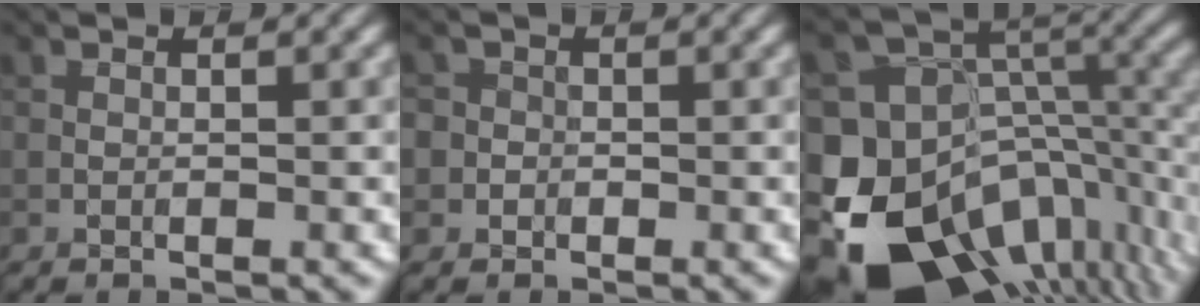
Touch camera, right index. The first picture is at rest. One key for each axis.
{"total": 2.4, "fx": -0.2, "fy": 2.3, "fz": 0.5, "tx": 0.010, "ty": 0.015, "tz": -0.024}
{"total": 17.6, "fx": -9.6, "fy": 12.5, "fz": 7.8, "tx": -0.164, "ty": -0.029, "tz": -0.125}